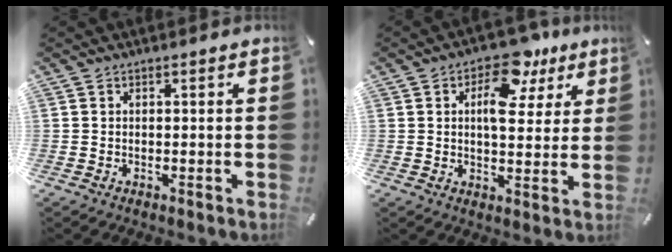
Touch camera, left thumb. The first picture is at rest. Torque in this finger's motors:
{"motor_torque": [0.26, 0.54, 0.97, -0.52, 0.19]}